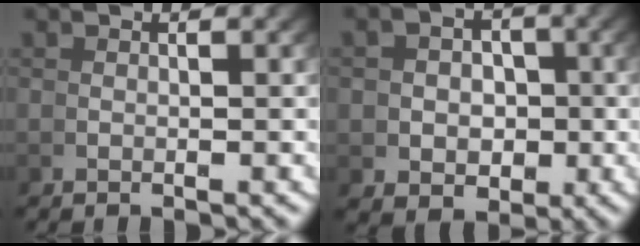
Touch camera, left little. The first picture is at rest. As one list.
[{"total": 4.5, "force": [-0.4, 3.8, 2.4], "torque": [-0.024, -0.018, 0.000]}]